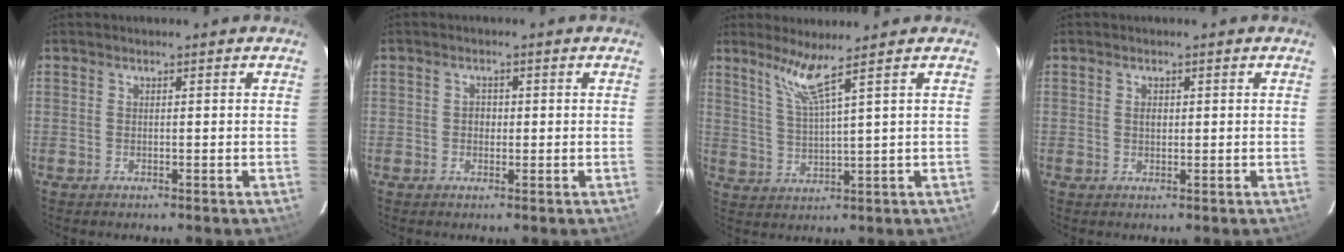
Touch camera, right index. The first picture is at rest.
{"total": 1.6, "force": [-0.1, 1.5, 0.5], "torque": [-0.007, 0.005, -0.003]}
{"total": 5.4, "force": [3.9, -1.4, 3.4], "torque": [-0.068, -0.007, 0.082]}
{"total": 1.2, "force": [0.2, 0.9, 0.7], "torque": [-0.011, 0.003, 0.004]}